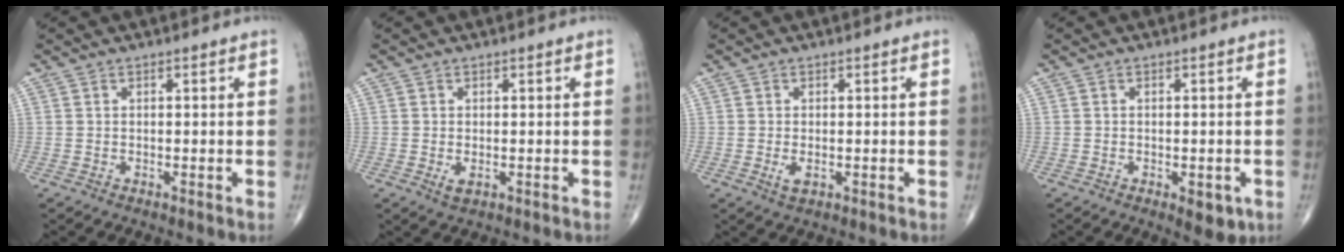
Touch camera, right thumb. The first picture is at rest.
{"total": 1.8, "force": [-0.4, 1.0, 1.4], "torque": [-0.027, -0.004, -0.004]}
{"total": 2.1, "force": [-0.5, 1.1, 1.8], "torque": [-0.036, -0.005, -0.008]}
{"total": 4.1, "force": [-1.5, 1.9, 3.3], "torque": [-0.031, -0.003, -0.013]}